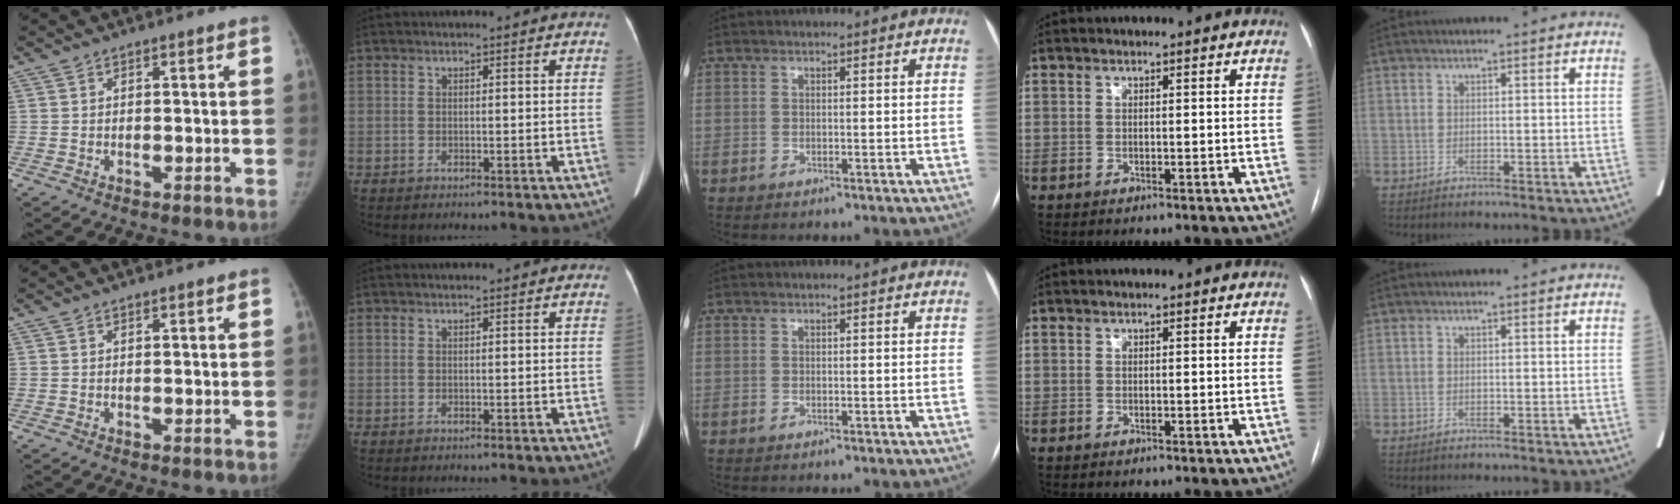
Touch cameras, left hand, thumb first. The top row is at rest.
{"index": {"total": 1.3, "force": [1.2, 0.2, 0.5], "torque": [-0.010, 0.016, 0.014]}}